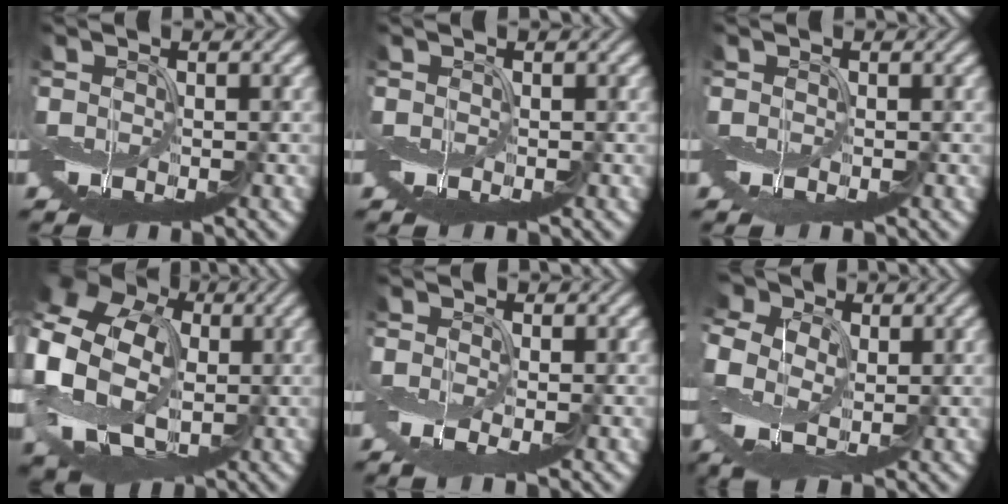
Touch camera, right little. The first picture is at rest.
{"total": 0.0}
{"total": 0.0}
{"total": 16.7, "force": [1.6, 13.4, 9.7], "torque": [-0.231, -0.002, 0.012]}
{"total": 1.2, "force": [-0.6, 0.0, 1.0], "torque": [-0.028, -0.007, -0.016]}
{"total": 8.6, "force": [0.8, 6.6, 5.5], "torque": [-0.161, 0.008, 0.017]}